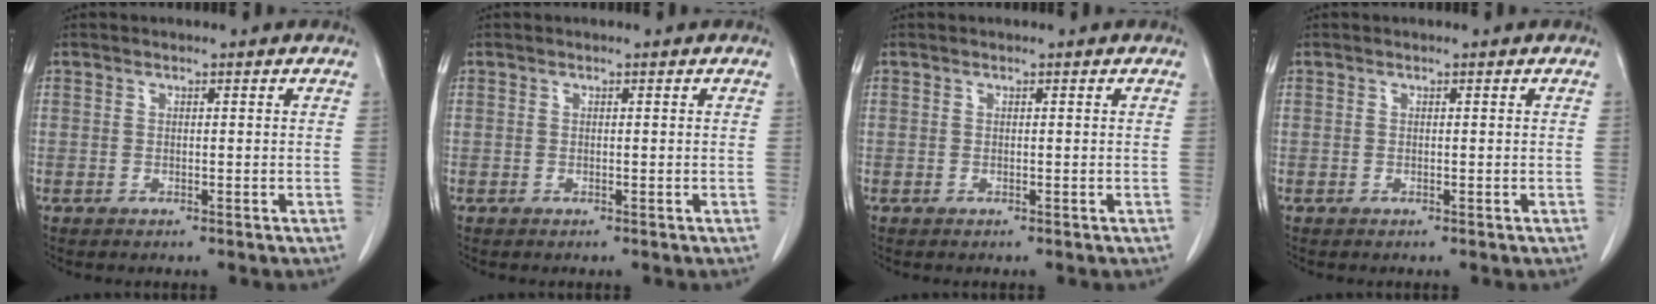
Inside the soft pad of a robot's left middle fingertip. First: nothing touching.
{"total": 0.0}
{"total": 0.0}
{"total": 0.0}